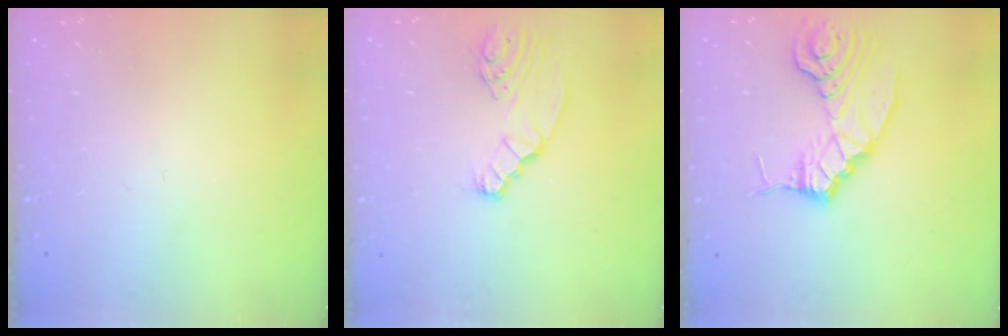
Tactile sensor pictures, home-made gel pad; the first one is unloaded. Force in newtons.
{"total": 2.4, "press": 2.4, "slide": 0.4}
{"total": 9.1, "press": 9.1, "slide": 0.3}